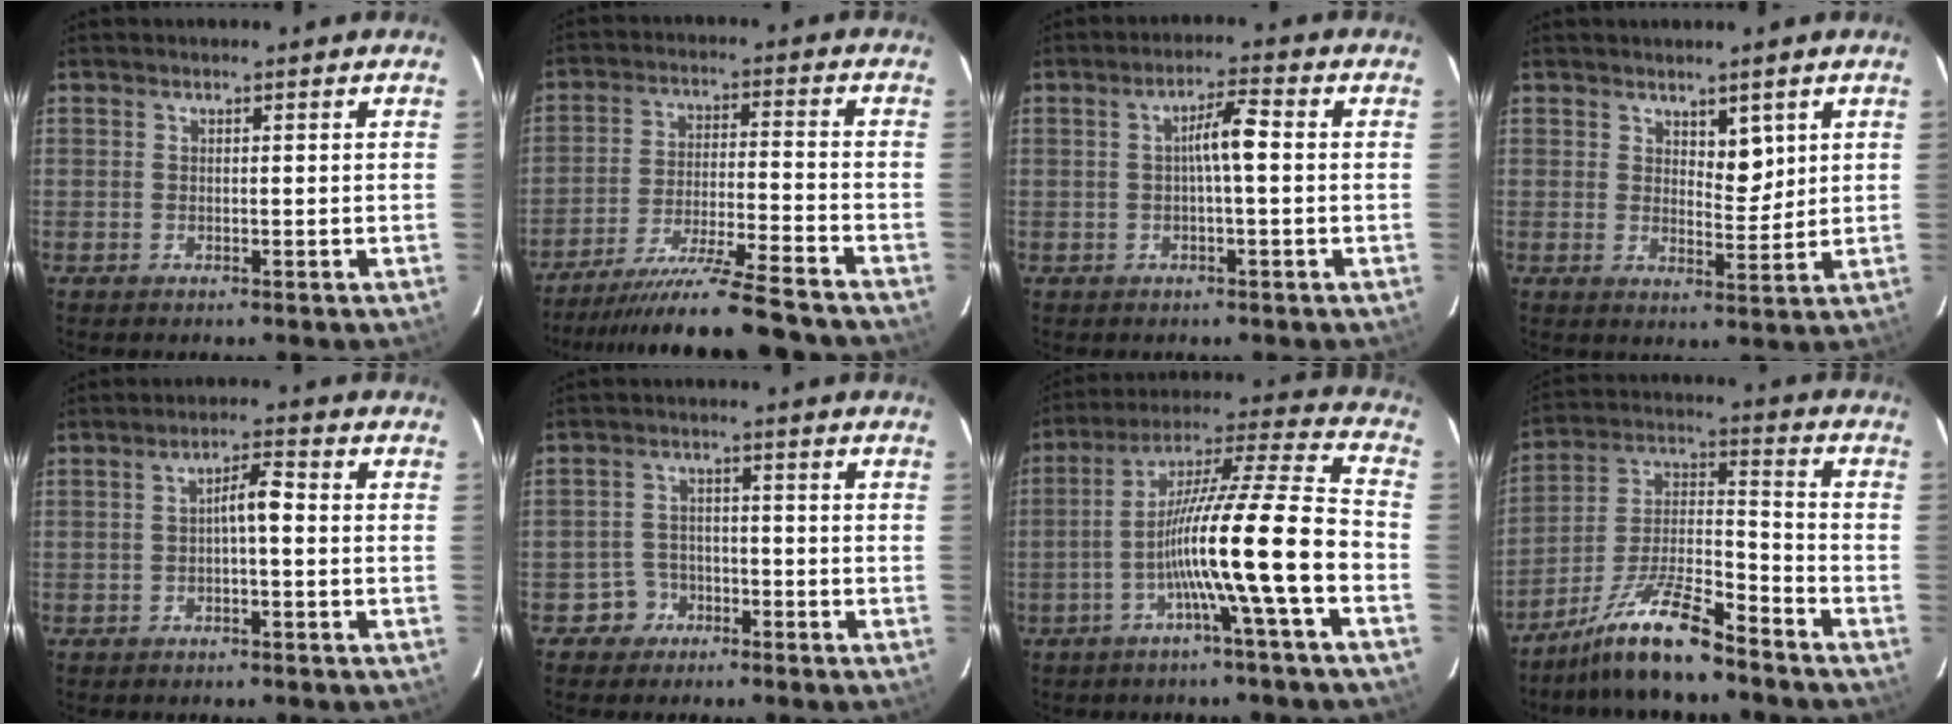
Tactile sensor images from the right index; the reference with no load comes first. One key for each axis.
{"total": 17.9, "fx": -15.7, "fy": -0.5, "fz": 8.5, "tx": -0.140, "ty": -0.032, "tz": -0.253}
{"total": 4.8, "fx": 0.1, "fy": 0.6, "fz": 4.8, "tx": -0.084, "ty": 0.015, "tz": 0.001}
{"total": 4.0, "fx": 2.0, "fy": 1.9, "fz": 2.9, "tx": -0.046, "ty": -0.006, "tz": 0.037}
{"total": 3.9, "fx": -0.2, "fy": 0.8, "fz": 3.8, "tx": -0.066, "ty": 0.016, "tz": -0.003}
{"total": 3.9, "fx": -2.3, "fy": 3.2, "fz": 0.0, "tx": 0.004, "ty": 0.014, "tz": -0.040}
{"total": 15.8, "fx": -4.9, "fy": -1.3, "fz": 14.9, "tx": -0.256, "ty": 0.020, "tz": -0.091}
{"total": 13.5, "fx": -10.5, "fy": 1.8, "fz": 8.4, "tx": -0.168, "ty": 0.000, "tz": -0.190}